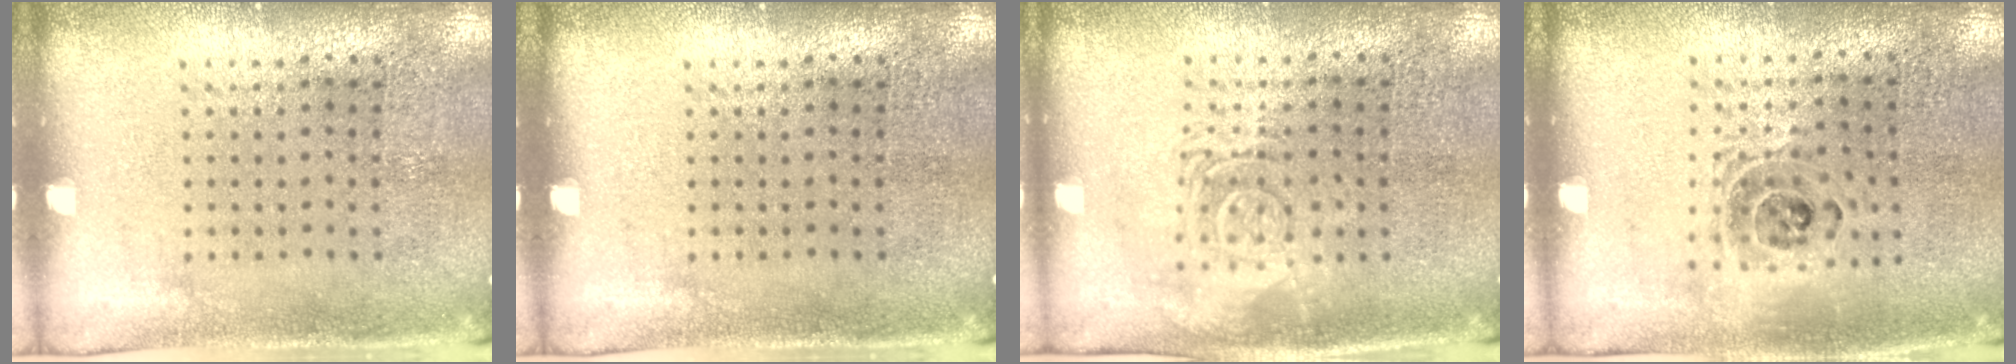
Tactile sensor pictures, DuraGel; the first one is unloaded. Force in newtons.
{"total": 0.0}
{"total": 3.0, "press": 2.9, "slide": 0.4}
{"total": 1.3, "press": 1.2, "slide": 0.5}